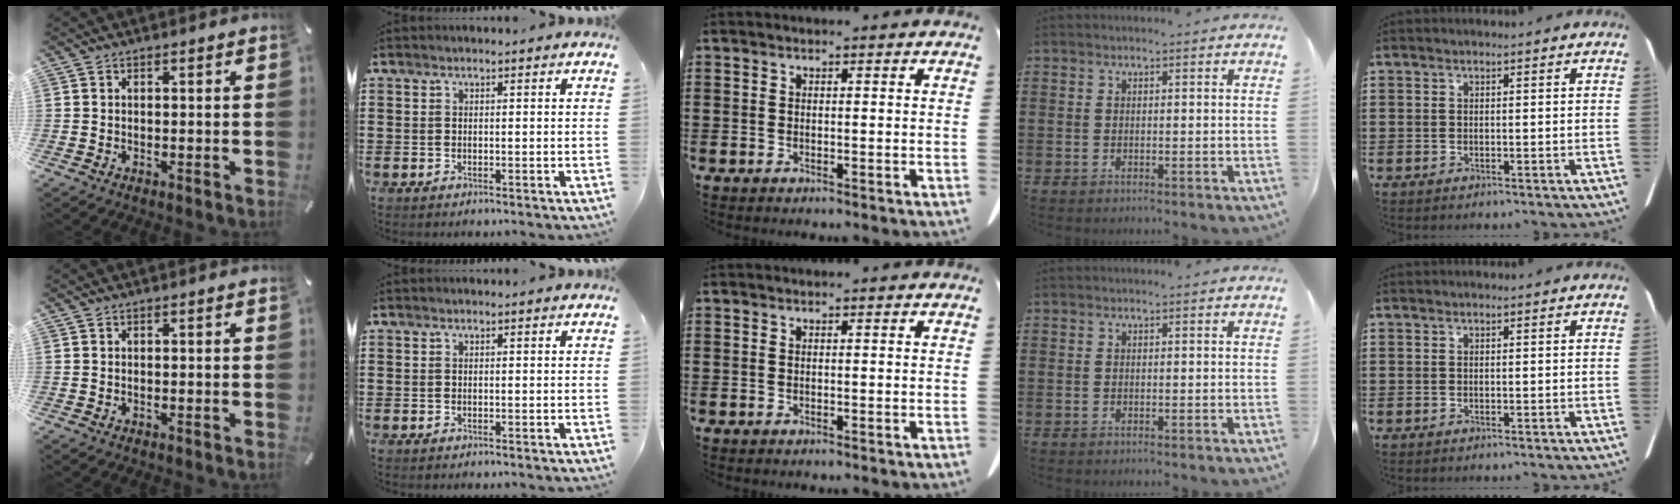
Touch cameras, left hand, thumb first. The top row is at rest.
{}